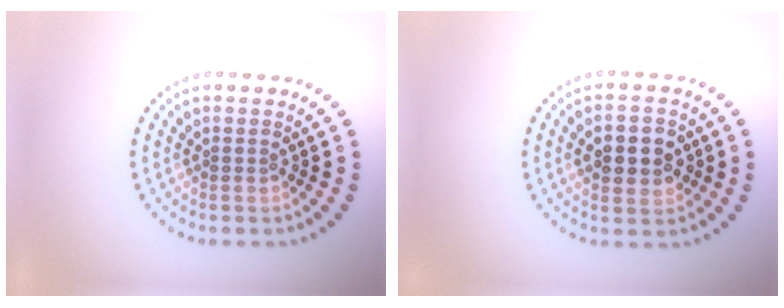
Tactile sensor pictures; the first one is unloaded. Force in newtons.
{"total": 3.7, "press": 3.7, "slide": 0.1}